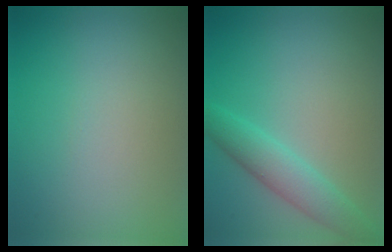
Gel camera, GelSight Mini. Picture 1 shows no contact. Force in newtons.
{"total": 3.6, "press": 3.6, "slide": 0.2}